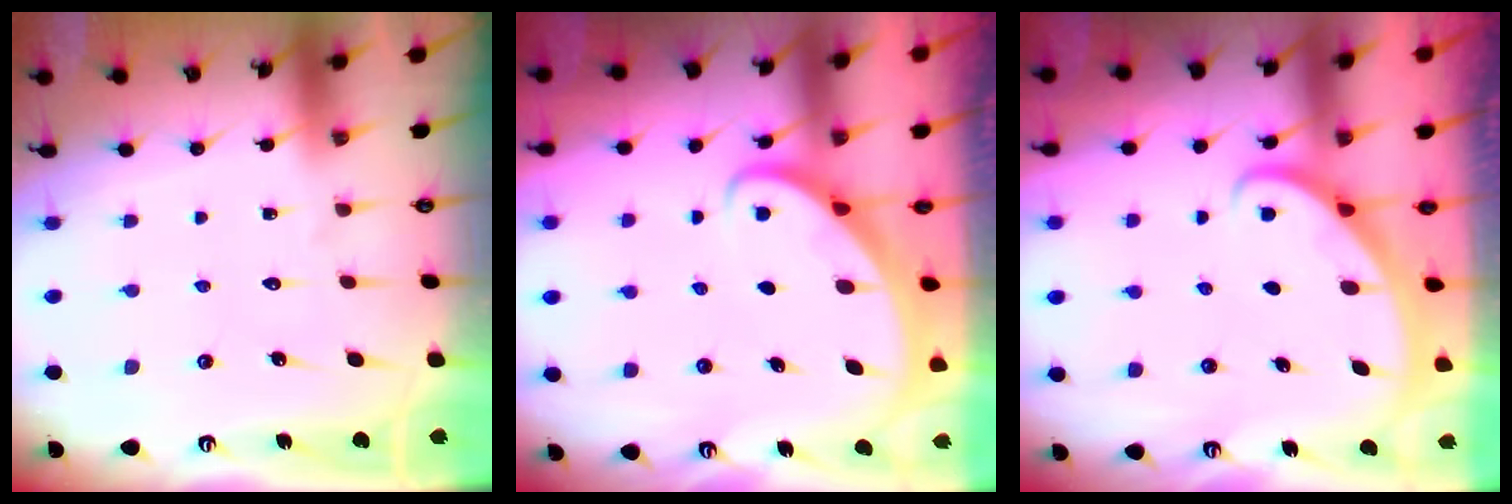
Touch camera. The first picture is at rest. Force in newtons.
{"total": 2.7, "press": 2.6, "slide": 0.2}
{"total": 2.7, "press": 2.7, "slide": 0.1}